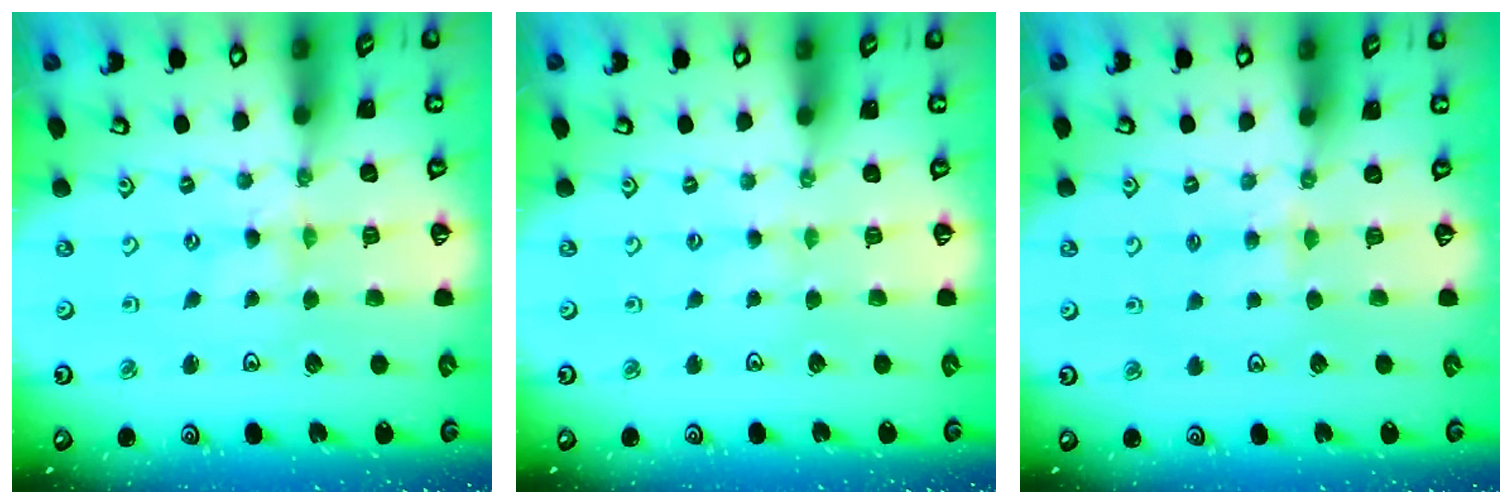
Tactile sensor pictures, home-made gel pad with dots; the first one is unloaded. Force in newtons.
{"total": 1.9, "press": 1.9, "slide": 0.3}
{"total": 3.9, "press": 3.9, "slide": 0.6}